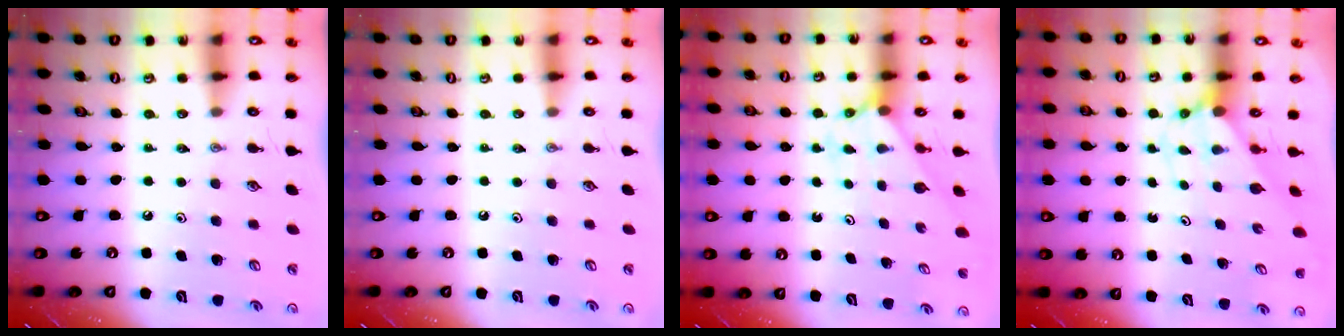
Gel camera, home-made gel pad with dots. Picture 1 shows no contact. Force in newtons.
{"total": 0.0}
{"total": 2.3, "press": 2.3, "slide": 0.2}
{"total": 1.9, "press": 1.9, "slide": 0.2}